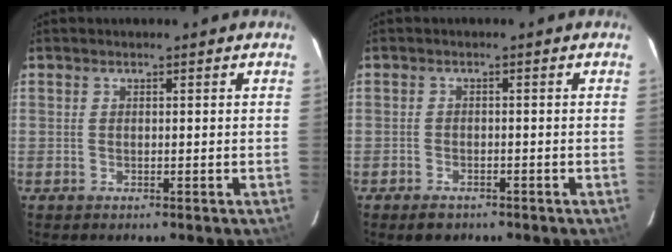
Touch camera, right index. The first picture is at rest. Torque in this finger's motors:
{"motor_torque": [0.28, -0.22, 0.02, 0.00]}